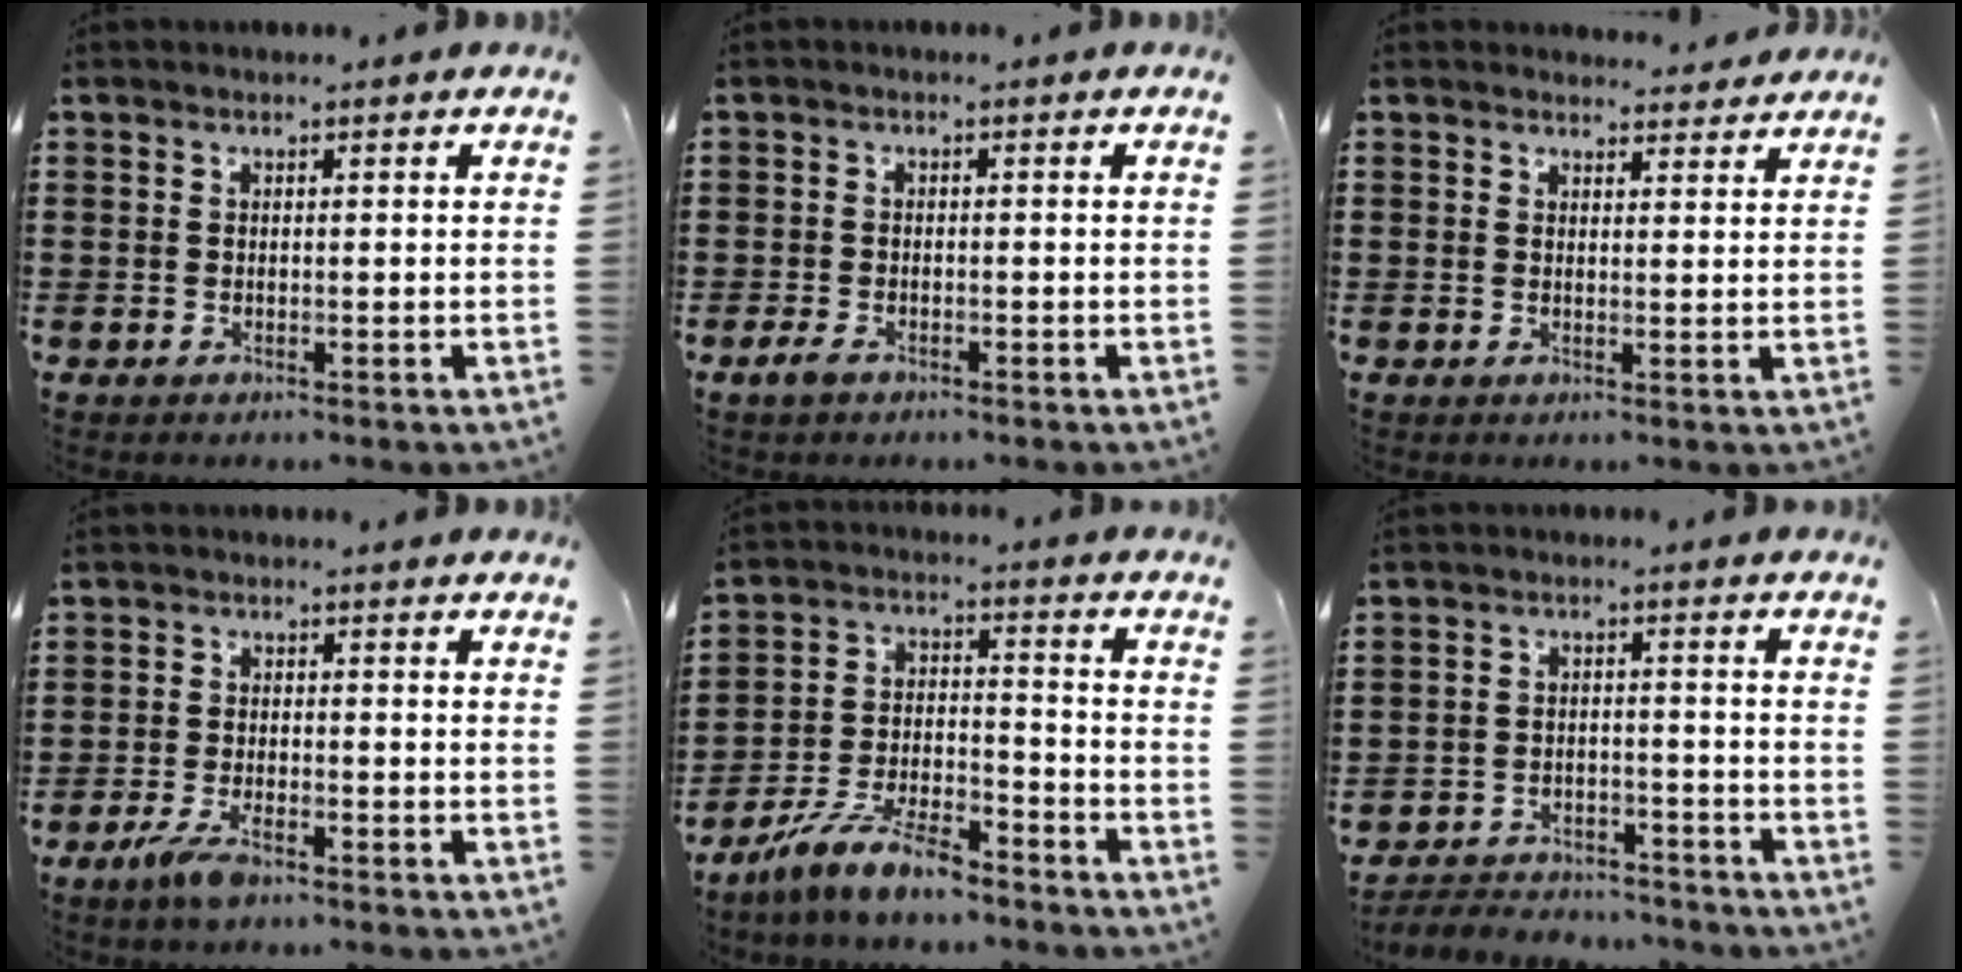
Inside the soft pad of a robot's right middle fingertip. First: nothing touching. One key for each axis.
{"total": 1.8, "fx": -1.1, "fy": 0.7, "fz": 1.2, "tx": -0.039, "ty": -0.007, "tz": -0.024}
{"total": 2.4, "fx": 2.3, "fy": 0.5, "fz": -0.1, "tx": 0.004, "ty": -0.006, "tz": 0.044}
{"total": 3.9, "fx": -2.4, "fy": 1.0, "fz": 2.9, "tx": -0.075, "ty": -0.008, "tz": -0.049}
{"total": 8.8, "fx": -7.2, "fy": 1.5, "fz": 4.7, "tx": -0.102, "ty": 0.006, "tz": -0.140}
{"total": 3.9, "fx": -3.8, "fy": 0.7, "fz": 0.2, "tx": -0.010, "ty": 0.004, "tz": -0.081}